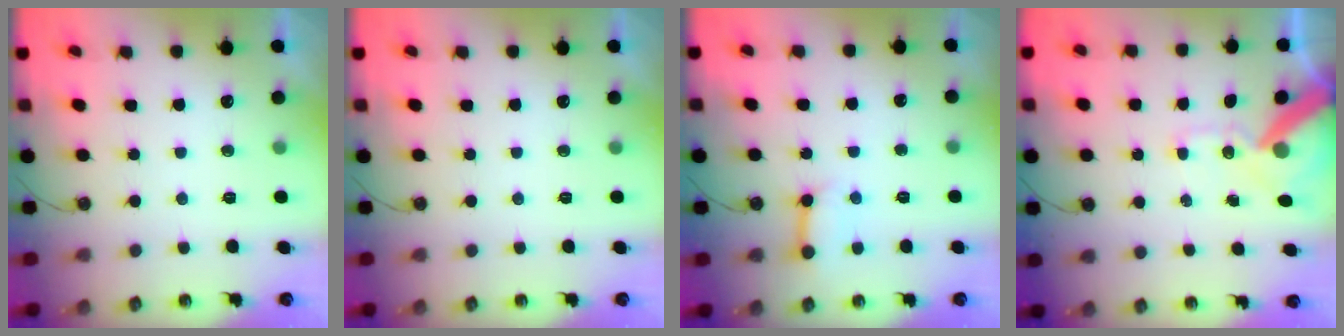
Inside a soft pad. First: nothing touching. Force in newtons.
{"total": 0.0}
{"total": 7.8, "press": 7.8, "slide": 1.1}
{"total": 13.5, "press": 13.4, "slide": 2.1}